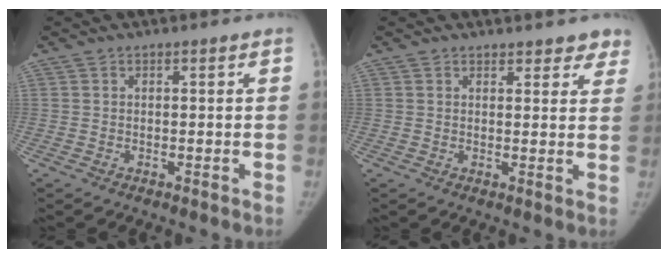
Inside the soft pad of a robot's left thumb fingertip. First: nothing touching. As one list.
[{"total": 5.3, "force": [4.5, 2.3, 1.4], "torque": [0.027, -0.021, 0.046]}]